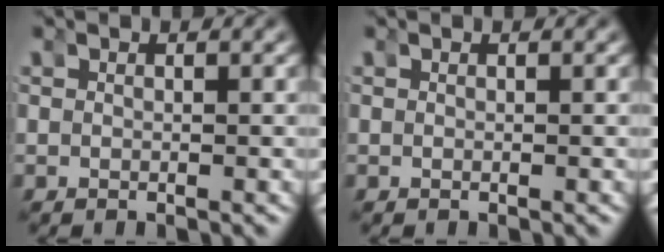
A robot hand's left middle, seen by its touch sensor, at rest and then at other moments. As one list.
[{"total": 0.0}]